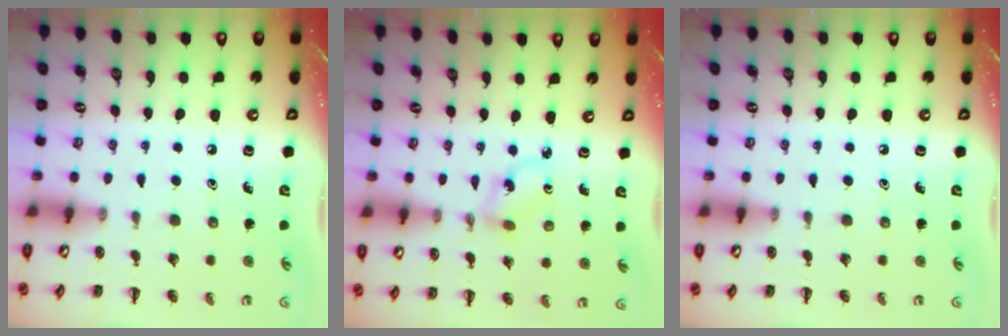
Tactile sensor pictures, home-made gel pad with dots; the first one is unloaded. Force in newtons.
{"total": 1.5, "press": 1.4, "slide": 0.4}
{"total": 0.0}